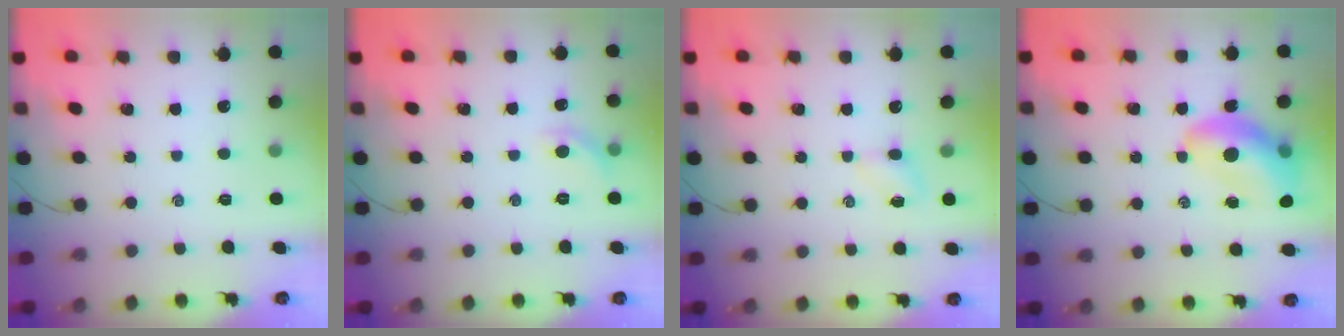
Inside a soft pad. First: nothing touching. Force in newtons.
{"total": 5.2, "press": 5.0, "slide": 1.5}
{"total": 2.8, "press": 2.6, "slide": 1.0}
{"total": 12.5, "press": 11.9, "slide": 3.7}